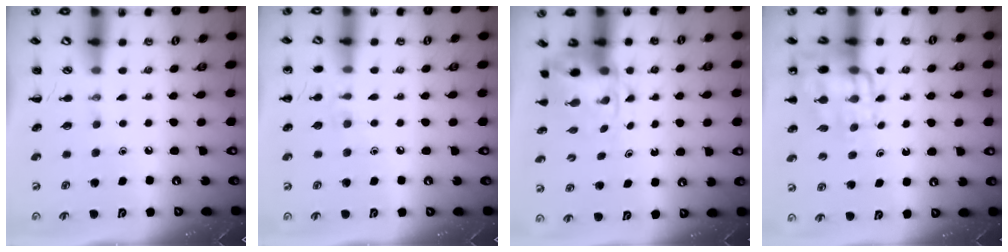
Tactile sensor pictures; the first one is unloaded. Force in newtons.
{"total": 6.5, "press": 6.2, "slide": 1.9}
{"total": 3.9, "press": 3.8, "slide": 0.9}
{"total": 13.0, "press": 12.6, "slide": 2.9}